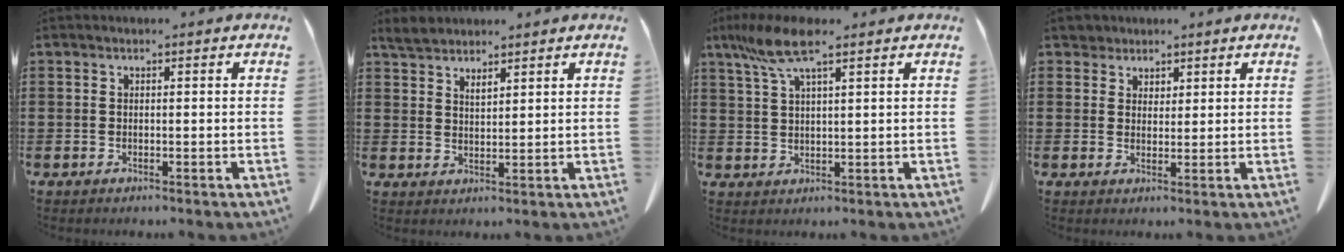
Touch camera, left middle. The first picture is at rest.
{"total": 3.1, "force": [2.9, 0.8, 1.0], "torque": [-0.028, 0.002, 0.055]}
{"total": 7.3, "force": [4.4, 1.6, 5.5], "torque": [-0.124, -0.004, 0.078]}
{"total": 2.8, "force": [2.2, 1.7, 0.0], "torque": [-0.011, 0.009, 0.043]}